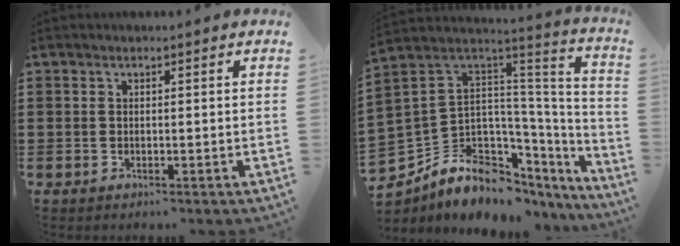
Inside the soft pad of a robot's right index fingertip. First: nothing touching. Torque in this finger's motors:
{"motor_torque": [-2.14, 0.00, 0.08, -0.21]}